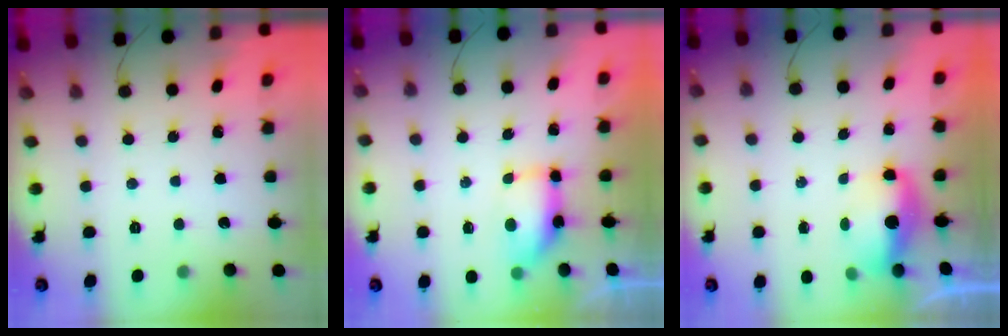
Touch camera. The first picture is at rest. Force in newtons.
{"total": 6.8, "press": 6.8, "slide": 0.5}
{"total": 5.5, "press": 5.5, "slide": 0.5}